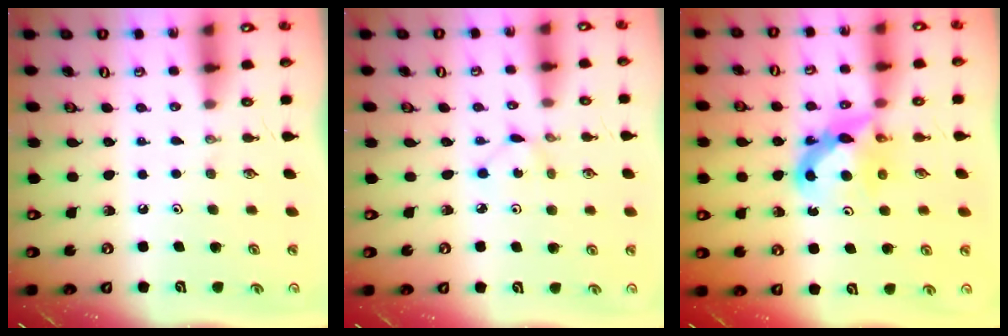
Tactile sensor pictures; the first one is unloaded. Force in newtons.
{"total": 1.2, "press": 1.2, "slide": 0.1}
{"total": 6.9, "press": 6.8, "slide": 0.6}